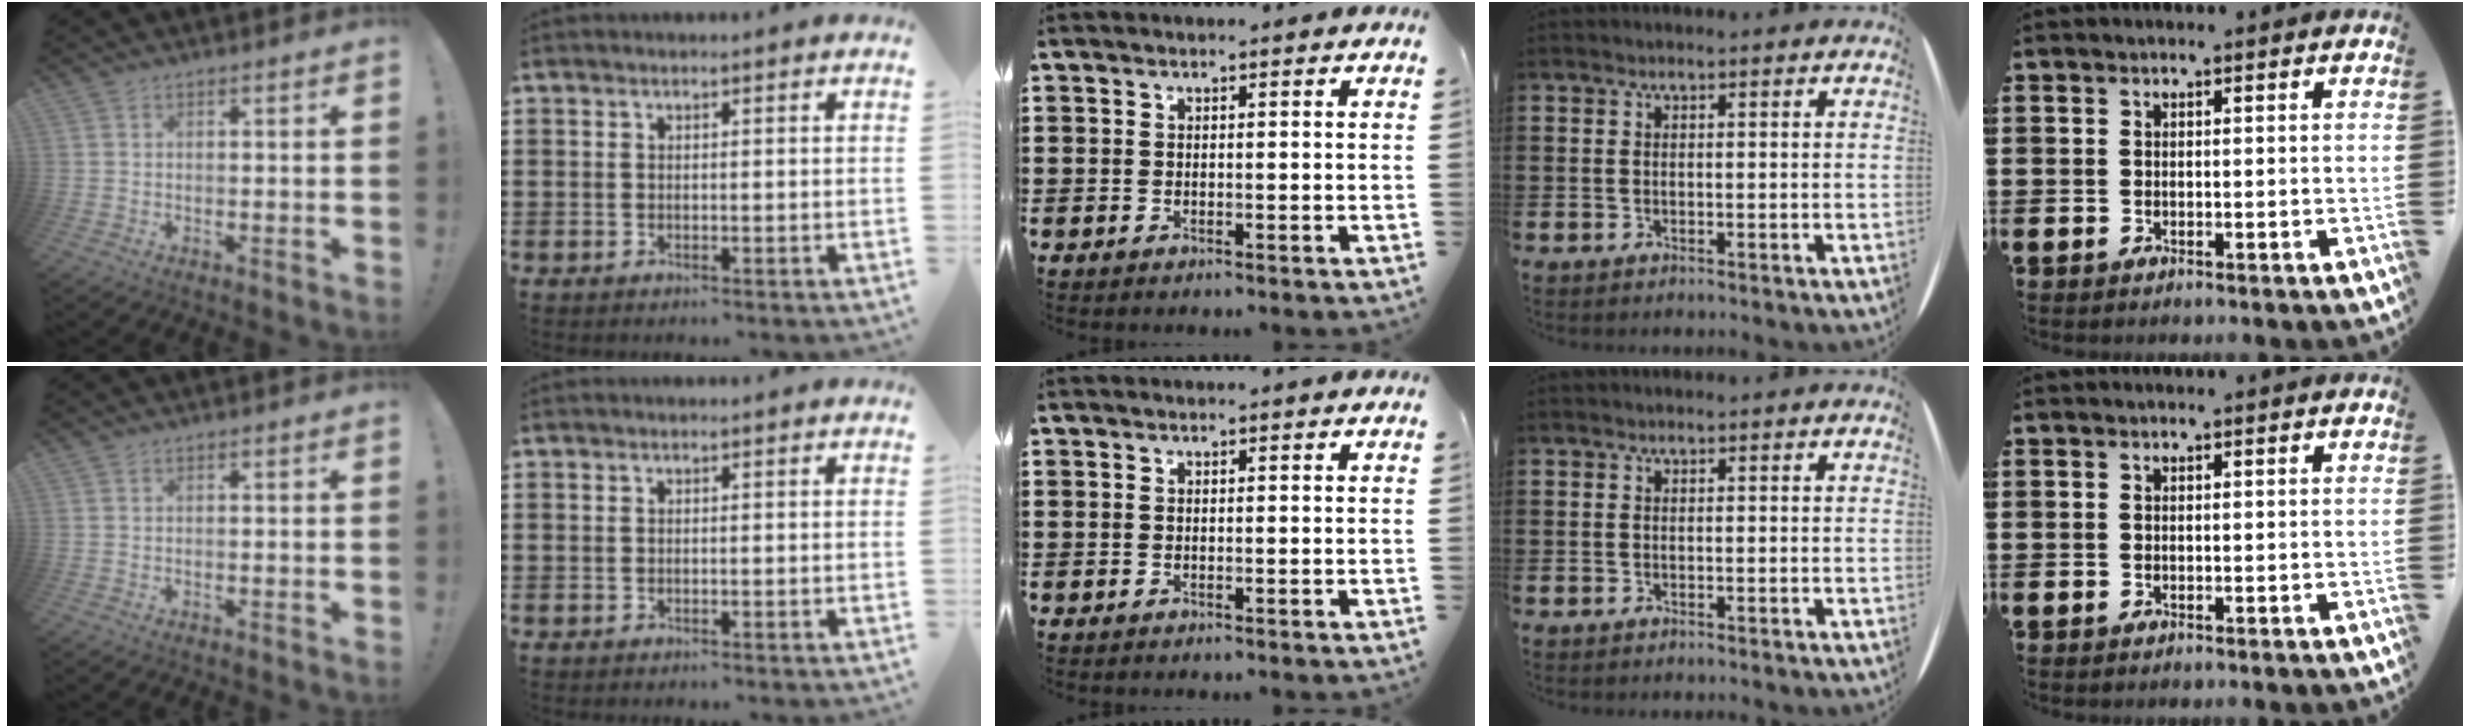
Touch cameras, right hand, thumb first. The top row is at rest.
{}